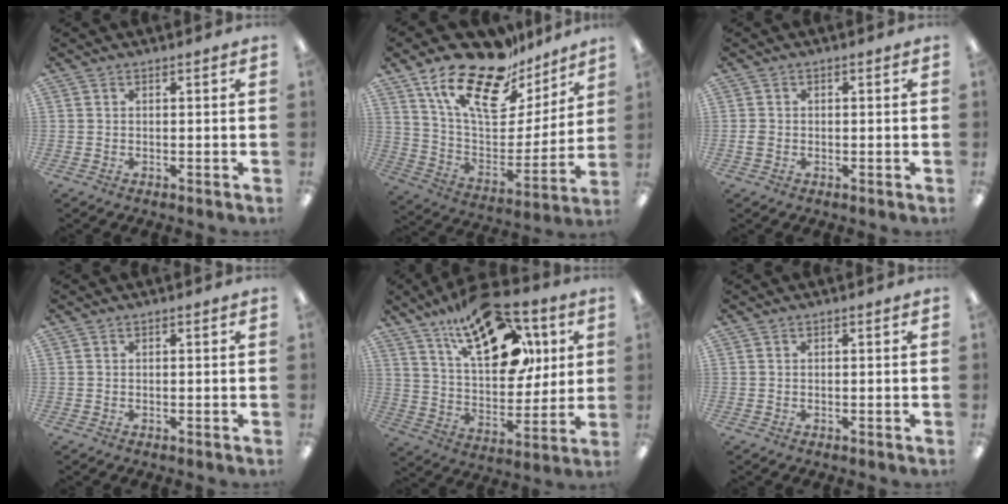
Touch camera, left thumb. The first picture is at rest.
{"total": 21.8, "force": [15.5, 9.4, 12.1], "torque": [-0.215, -0.097, 0.274]}
{"total": 1.5, "force": [-0.4, 1.2, 0.8], "torque": [-0.014, 0.003, -0.008]}
{"total": 0.0}
{"total": 24.5, "force": [13.4, 12.1, 16.6], "torque": [-0.256, -0.056, 0.227]}
{"total": 0.0}